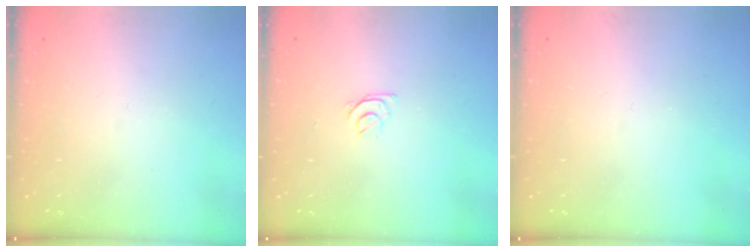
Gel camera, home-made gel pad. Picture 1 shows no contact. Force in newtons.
{"total": 4.7, "press": 4.7, "slide": 0.5}
{"total": 0.0}